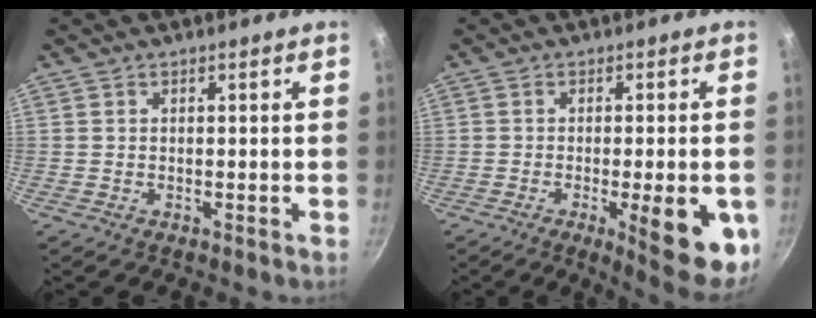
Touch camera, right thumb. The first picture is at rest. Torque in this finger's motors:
{"motor_torque": [1.59, 1.71, 1.59, -0.28, 0.33]}